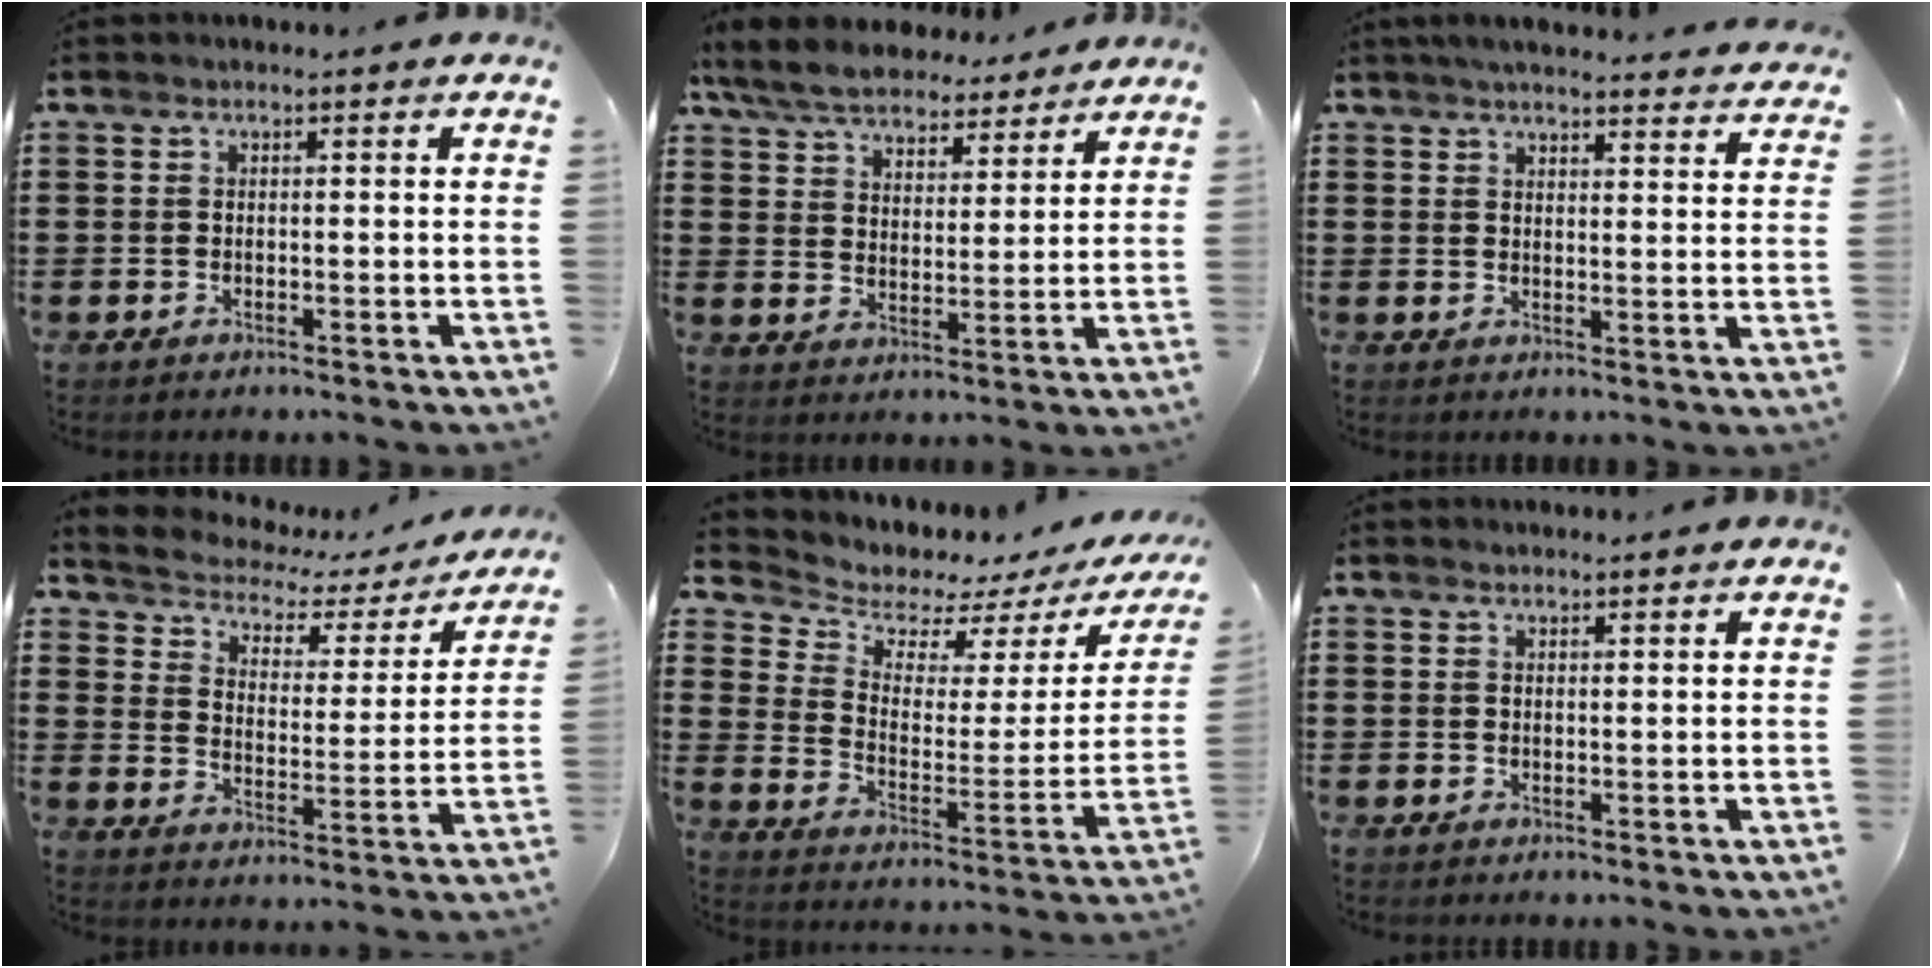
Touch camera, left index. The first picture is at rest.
{"total": 6.7, "force": [6.2, 1.6, 1.9], "torque": [-0.065, -0.025, 0.112]}
{"total": 4.2, "force": [4.1, -0.1, 1.0], "torque": [-0.033, -0.017, 0.074]}
{"total": 2.9, "force": [2.4, 1.5, 0.7], "torque": [-0.035, -0.020, 0.031]}
{"total": 4.7, "force": [4.2, 1.9, 0.5], "torque": [-0.034, -0.042, 0.067]}
{"total": 0.7, "force": [0.7, 0.1, 0.1], "torque": [-0.003, -0.001, 0.015]}